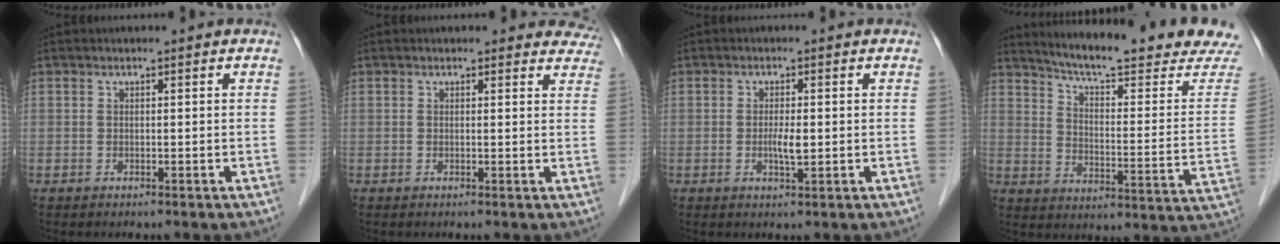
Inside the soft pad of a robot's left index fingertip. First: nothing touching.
{"total": 4.7, "force": [4.2, 2.2, 0.0], "torque": [0.031, -0.012, 0.014]}
{"total": 2.2, "force": [-0.4, 0.6, 2.1], "torque": [-0.041, -0.002, -0.007]}
{"total": 22.0, "force": [20.2, 0.3, 8.5], "torque": [-0.129, -0.088, 0.258]}